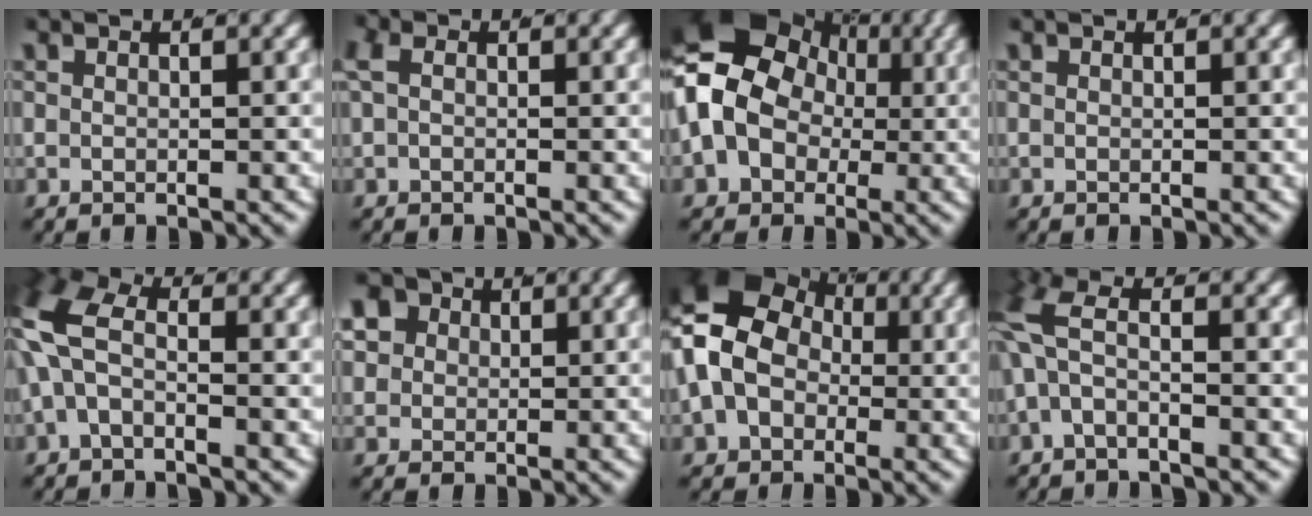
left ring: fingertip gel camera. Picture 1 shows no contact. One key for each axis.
{"total": 0.8, "fx": 0.0, "fy": 0.6, "fz": 0.5, "tx": -0.018, "ty": -0.006, "tz": 0.005}
{"total": 17.0, "fx": 2.1, "fy": 14.4, "fz": 8.6, "tx": -0.191, "ty": -0.019, "tz": 0.023}
{"total": 0.0}
{"total": 4.6, "fx": 0.6, "fy": 2.9, "fz": 3.5, "tx": -0.098, "ty": -0.009, "tz": 0.013}
{"total": 7.7, "fx": 2.8, "fy": 6.4, "fz": 3.2, "tx": -0.084, "ty": 0.000, "tz": 0.040}
{"total": 12.4, "fx": 1.5, "fy": 10.5, "fz": 6.4, "tx": -0.154, "ty": -0.018, "tz": 0.021}
{"total": 3.0, "fx": 0.1, "fy": 1.6, "fz": 2.5, "tx": -0.071, "ty": -0.012, "tz": 0.006}